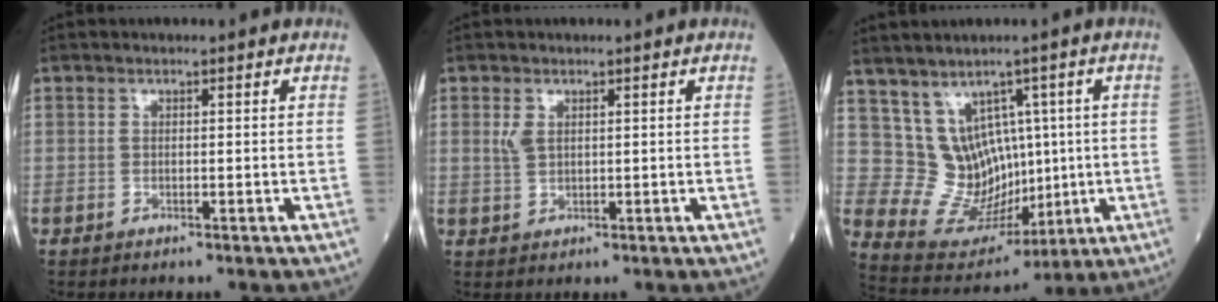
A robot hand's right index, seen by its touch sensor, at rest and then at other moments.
{"total": 1.9, "force": [0.8, 1.0, 1.4], "torque": [-0.032, 0.001, 0.020]}
{"total": 9.4, "force": [2.3, 7.8, 4.7], "torque": [-0.077, 0.033, 0.074]}